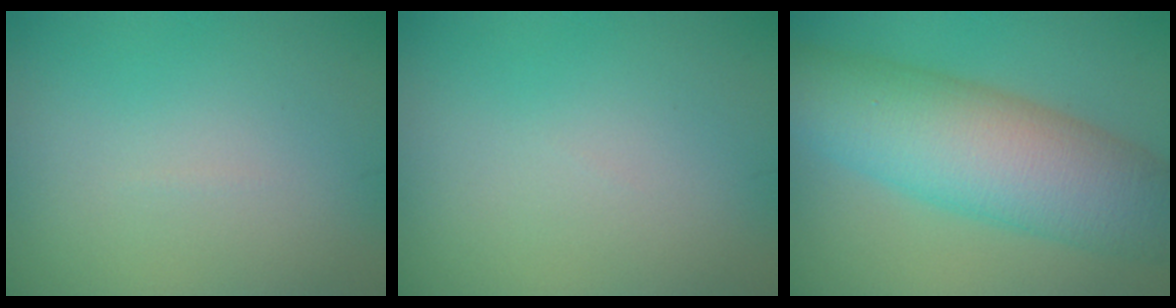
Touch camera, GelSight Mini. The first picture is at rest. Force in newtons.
{"total": 0.0}
{"total": 10.8, "press": 10.8, "slide": 0.3}